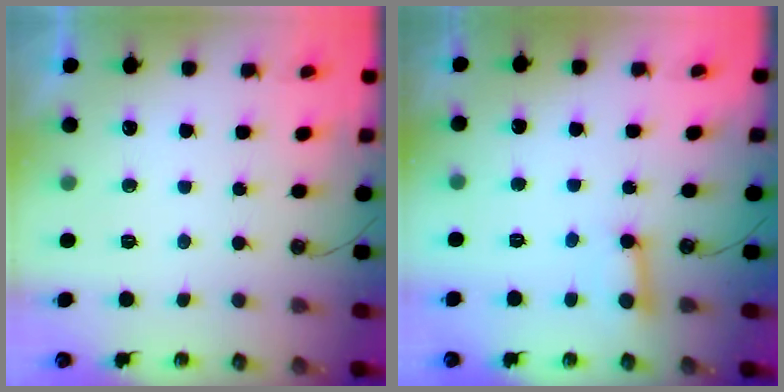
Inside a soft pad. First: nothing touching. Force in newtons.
{"total": 4.5, "press": 4.4, "slide": 0.4}